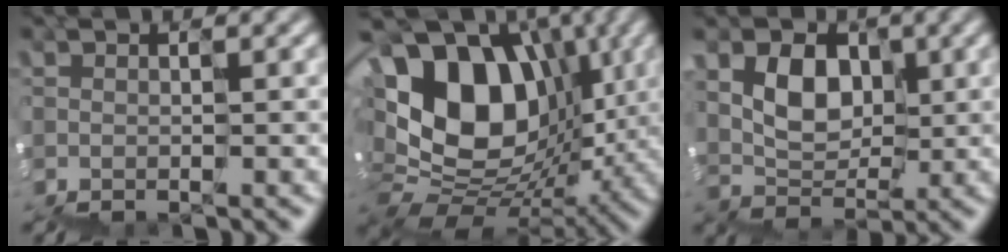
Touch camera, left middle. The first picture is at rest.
{"total": 11.4, "force": [3.1, 8.9, 6.3], "torque": [-0.112, 0.028, 0.046]}
{"total": 2.6, "force": [1.4, 2.2, 0.1], "torque": [-0.012, 0.009, 0.028]}